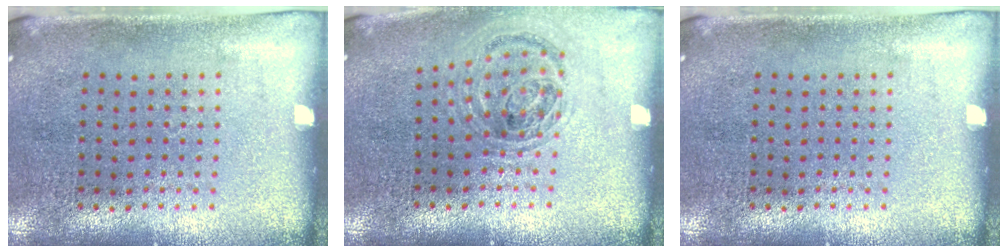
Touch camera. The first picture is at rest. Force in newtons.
{"total": 0.9, "press": 0.9, "slide": 0.2}
{"total": 0.0}